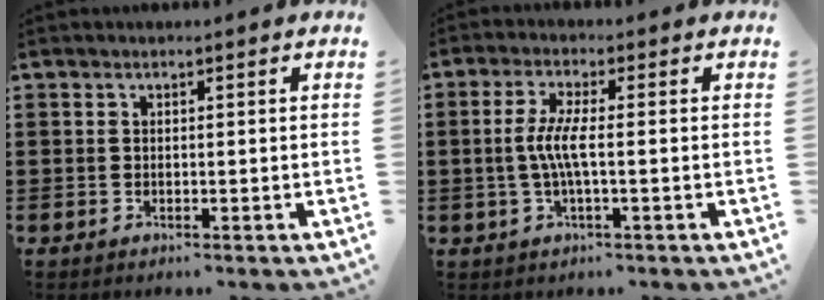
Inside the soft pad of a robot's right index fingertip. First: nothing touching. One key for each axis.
{"total": 4.7, "fx": -0.6, "fy": 0.6, "fz": 4.7, "tx": -0.107, "ty": -0.008, "tz": -0.021}